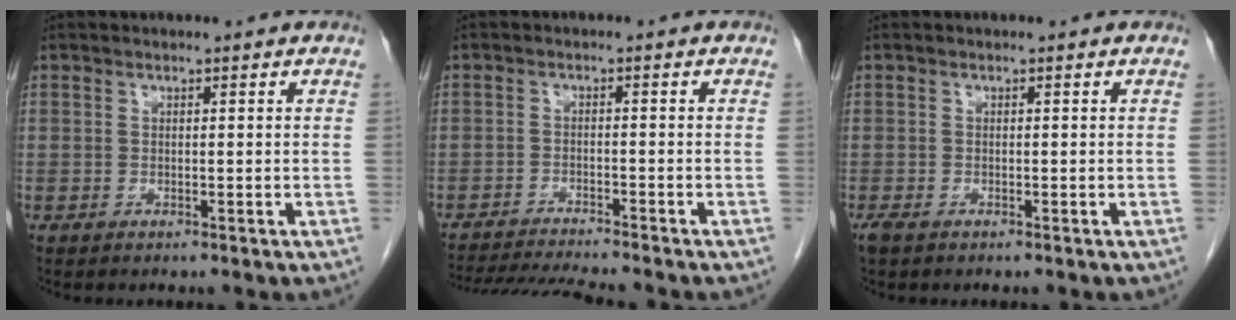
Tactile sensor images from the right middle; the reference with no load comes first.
{"total": 10.1, "force": [-9.4, -0.5, 3.8], "torque": [-0.057, -0.014, -0.150]}
{"total": 1.5, "force": [-1.0, 0.7, 0.9], "torque": [-0.025, -0.004, -0.015]}